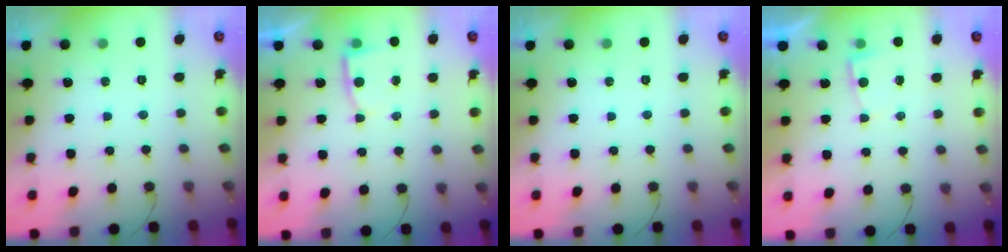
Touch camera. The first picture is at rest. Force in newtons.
{"total": 3.7, "press": 3.6, "slide": 0.4}
{"total": 0.0}
{"total": 1.8, "press": 1.8, "slide": 0.2}